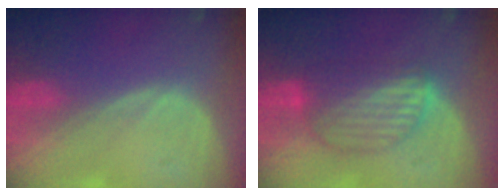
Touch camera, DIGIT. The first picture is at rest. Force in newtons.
{"total": 7.4, "press": 7.2, "slide": 1.7}